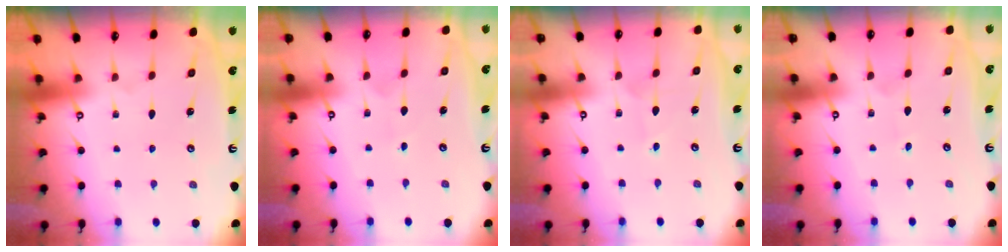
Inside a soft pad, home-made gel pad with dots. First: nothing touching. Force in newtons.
{"total": 2.2, "press": 2.2, "slide": 0.2}
{"total": 3.6, "press": 3.5, "slide": 0.3}
{"total": 1.5, "press": 1.5, "slide": 0.1}